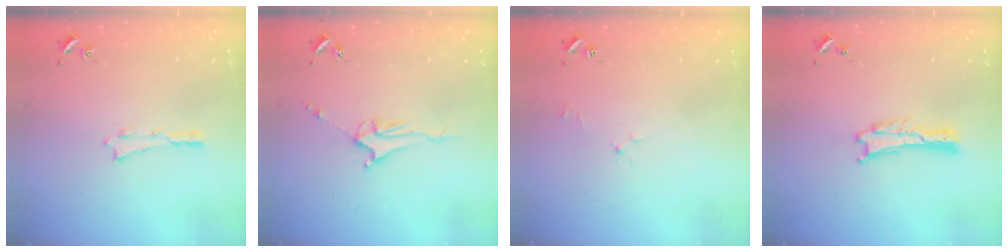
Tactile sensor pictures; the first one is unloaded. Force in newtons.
{"total": 3.7, "press": 3.7, "slide": 0.5}
{"total": 1.7, "press": 1.6, "slide": 0.3}
{"total": 0.0}